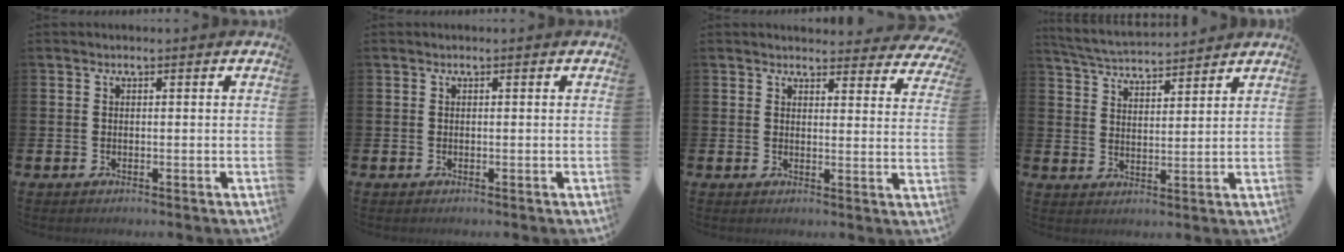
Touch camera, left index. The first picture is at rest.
{"total": 0.0}
{"total": 3.4, "force": [3.3, 0.8, 0.1], "torque": [0.001, -0.022, 0.055]}
{"total": 4.9, "force": [4.9, 0.3, 0.5], "torque": [-0.026, -0.031, 0.086]}